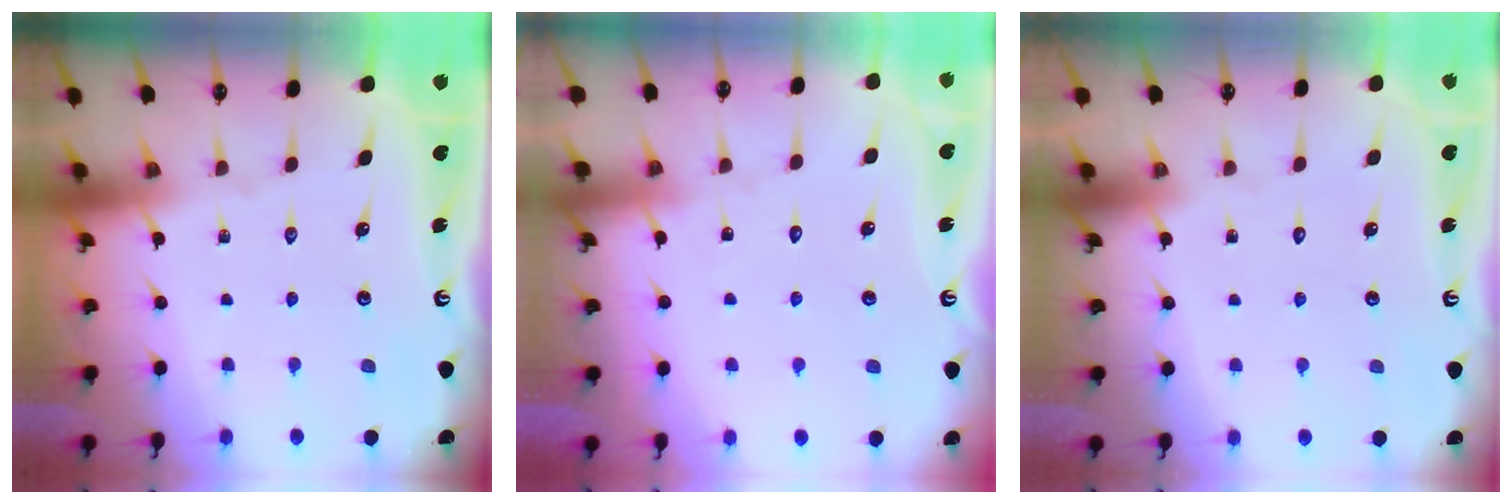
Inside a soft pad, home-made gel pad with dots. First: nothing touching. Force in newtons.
{"total": 5.9, "press": 5.9, "slide": 0.5}
{"total": 1.8, "press": 1.7, "slide": 0.1}